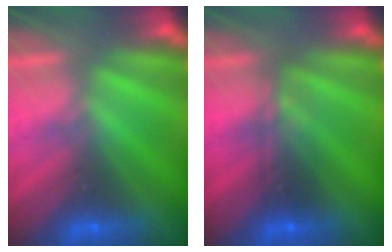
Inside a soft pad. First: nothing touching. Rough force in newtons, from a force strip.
{"total": 2.4}